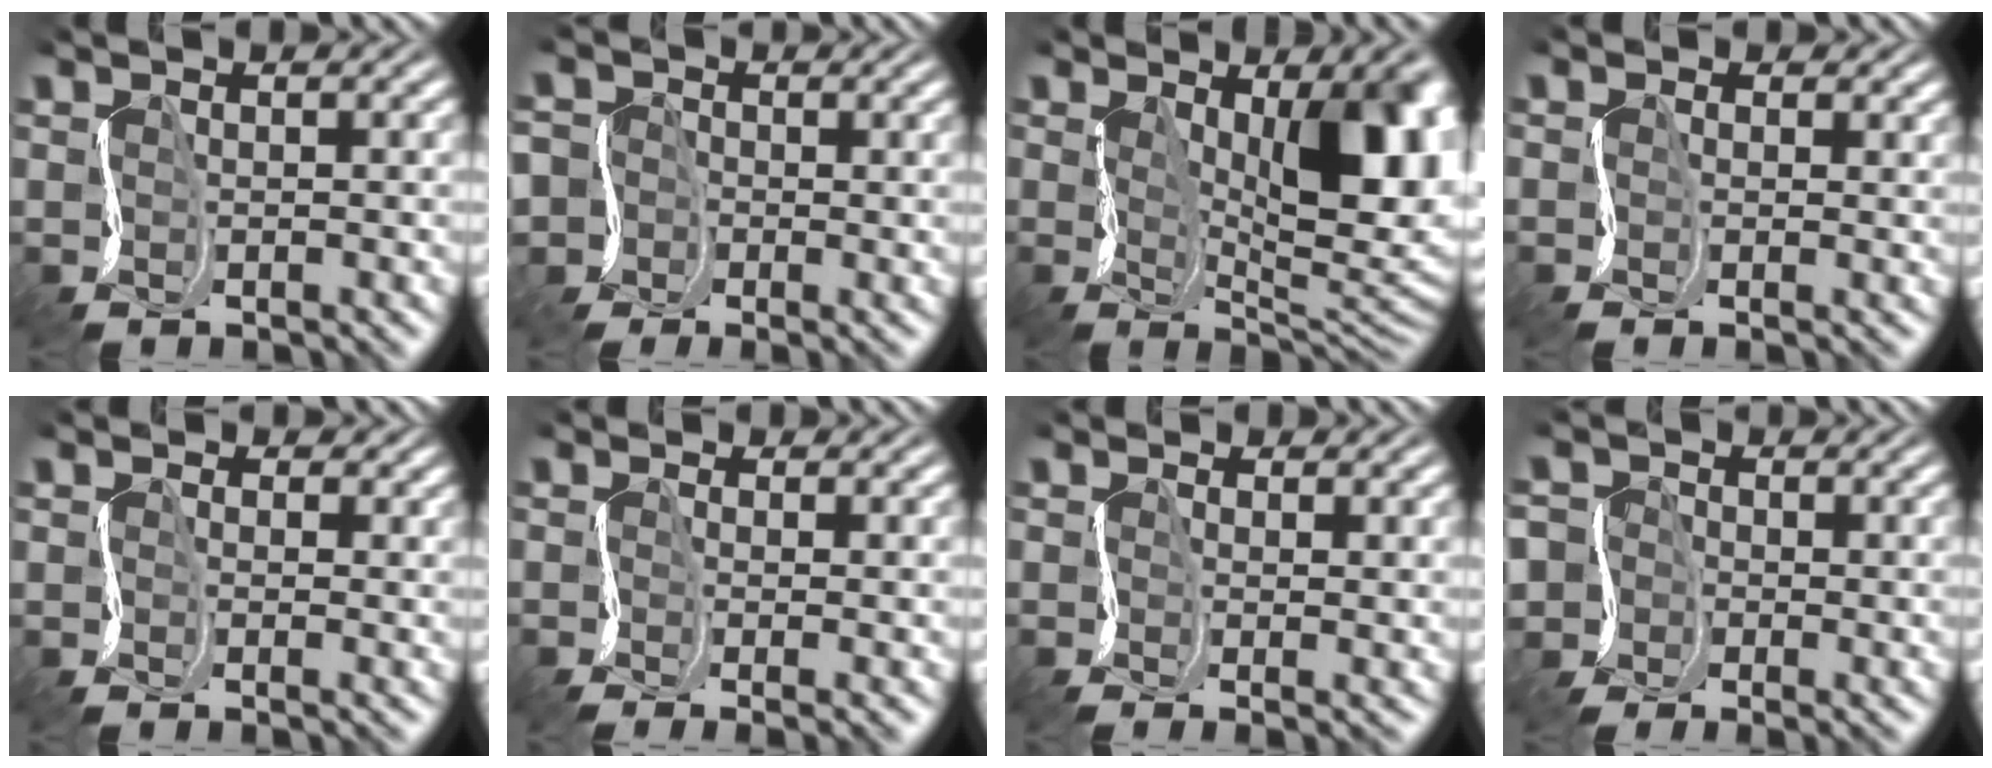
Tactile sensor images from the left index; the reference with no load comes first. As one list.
[{"total": 4.8, "force": [-2.1, 4.3, -0.2], "torque": [-0.011, 0.005, -0.086]}, {"total": 8.9, "force": [1.2, 3.5, 8.1], "torque": [-0.102, -0.015, 0.013]}, {"total": 1.5, "force": [-0.1, -0.6, -1.4], "torque": [0.024, -0.009, -0.008]}, {"total": 1.4, "force": [-0.1, -0.2, -1.4], "torque": [0.022, -0.011, -0.012]}, {"total": 2.0, "force": [-0.9, -1.5, -1.0], "torque": [0.022, -0.013, -0.027]}, {"total": 1.9, "force": [-0.3, -1.2, -1.4], "torque": [0.026, -0.009, -0.011]}, {"total": 4.7, "force": [-1.3, 4.5, 0.1], "torque": [-0.015, 0.013, -0.068]}]